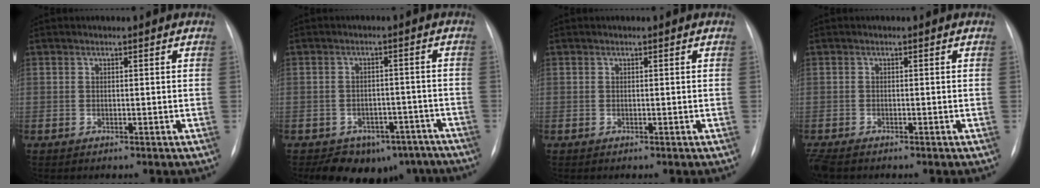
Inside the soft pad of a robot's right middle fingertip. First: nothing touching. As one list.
[{"total": 10.7, "force": [-8.2, 6.4, 2.7], "torque": [-0.015, 0.023, -0.096]}, {"total": 0.0}, {"total": 2.5, "force": [-2.1, 0.7, 1.3], "torque": [-0.028, -0.009, -0.034]}]